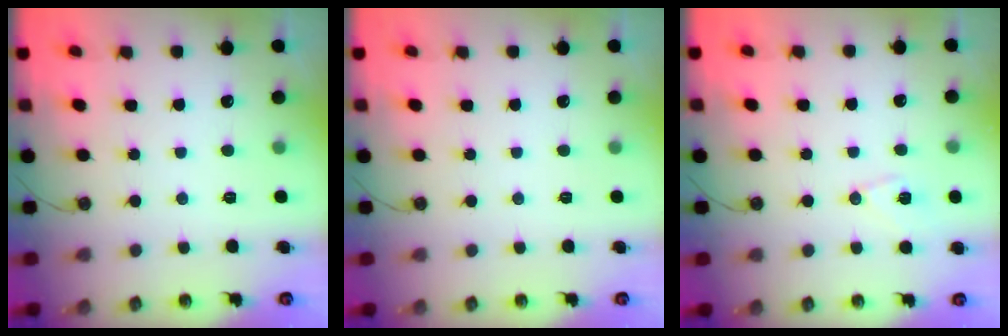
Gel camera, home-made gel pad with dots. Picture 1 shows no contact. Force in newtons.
{"total": 0.0}
{"total": 7.6, "press": 7.2, "slide": 2.5}